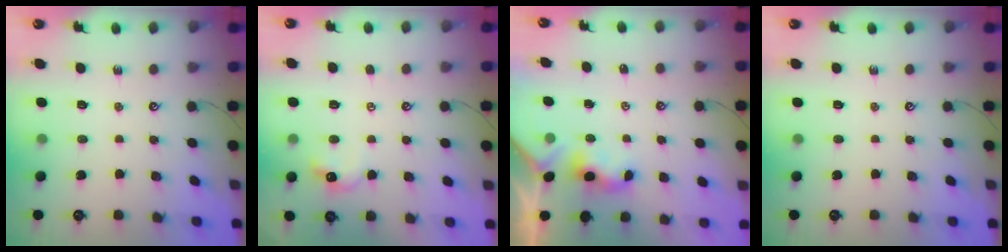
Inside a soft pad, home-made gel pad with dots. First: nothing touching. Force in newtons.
{"total": 2.1, "press": 2.0, "slide": 0.7}
{"total": 0.9, "press": 0.9, "slide": 0.3}
{"total": 0.0}